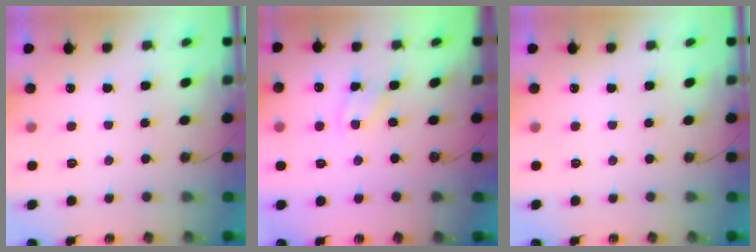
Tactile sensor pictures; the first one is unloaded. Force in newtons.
{"total": 2.1, "press": 2.1, "slide": 0.3}
{"total": 0.0}